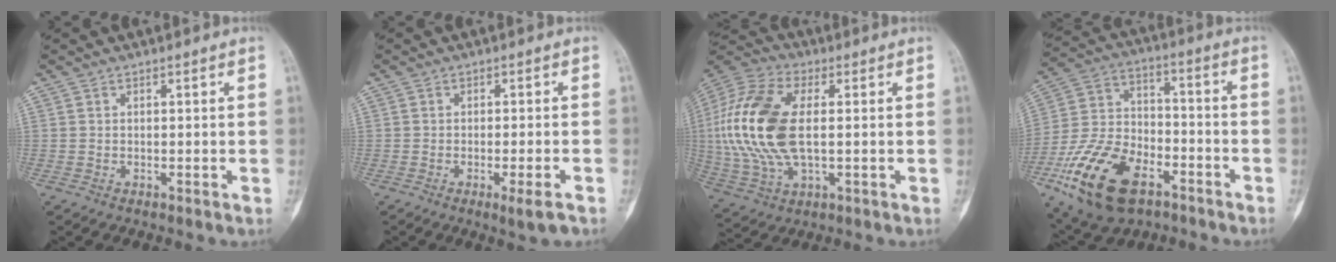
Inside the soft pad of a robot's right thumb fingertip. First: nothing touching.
{"total": 3.9, "force": [-2.2, 0.3, 3.2], "torque": [-0.048, 0.001, -0.031]}
{"total": 20.3, "force": [1.2, 10.9, 17.1], "torque": [-0.382, 0.005, 0.022]}
{"total": 20.7, "force": [-10.7, 11.5, 13.6], "torque": [-0.257, 0.052, -0.188]}